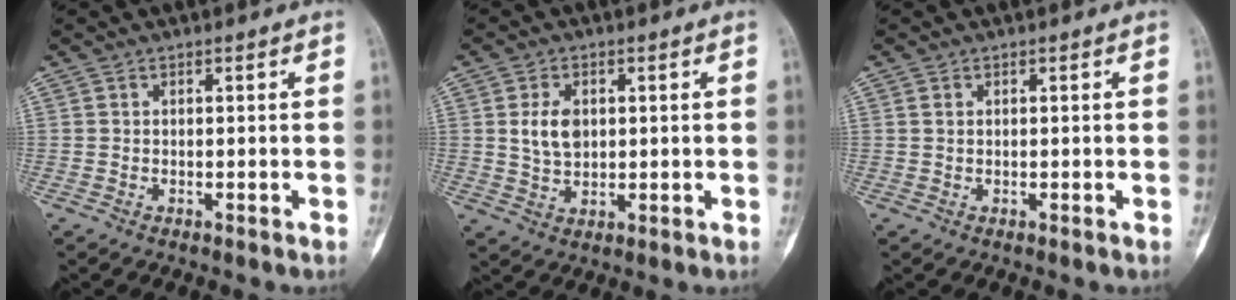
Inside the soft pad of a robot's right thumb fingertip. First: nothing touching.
{"total": 5.9, "force": [1.2, 4.0, 4.2], "torque": [-0.067, -0.006, 0.026]}
{"total": 0.7, "force": [0.3, 0.5, 0.5], "torque": [-0.007, 0.002, 0.007]}